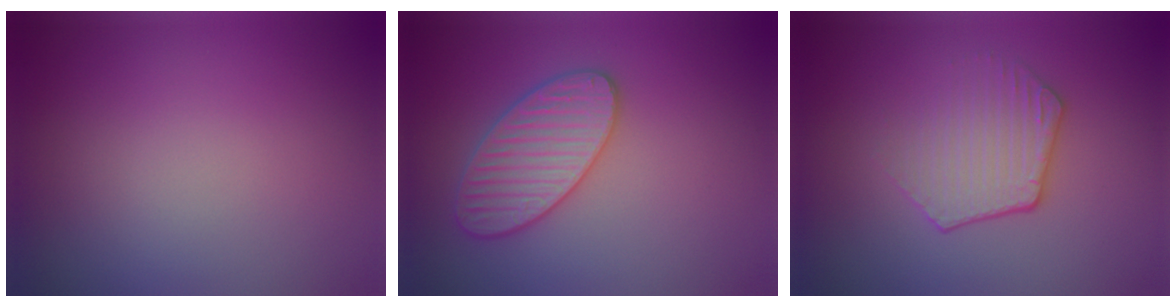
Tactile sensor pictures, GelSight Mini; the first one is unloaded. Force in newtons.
{"total": 3.9, "press": 3.8, "slide": 0.8}
{"total": 2.7, "press": 2.2, "slide": 1.6}